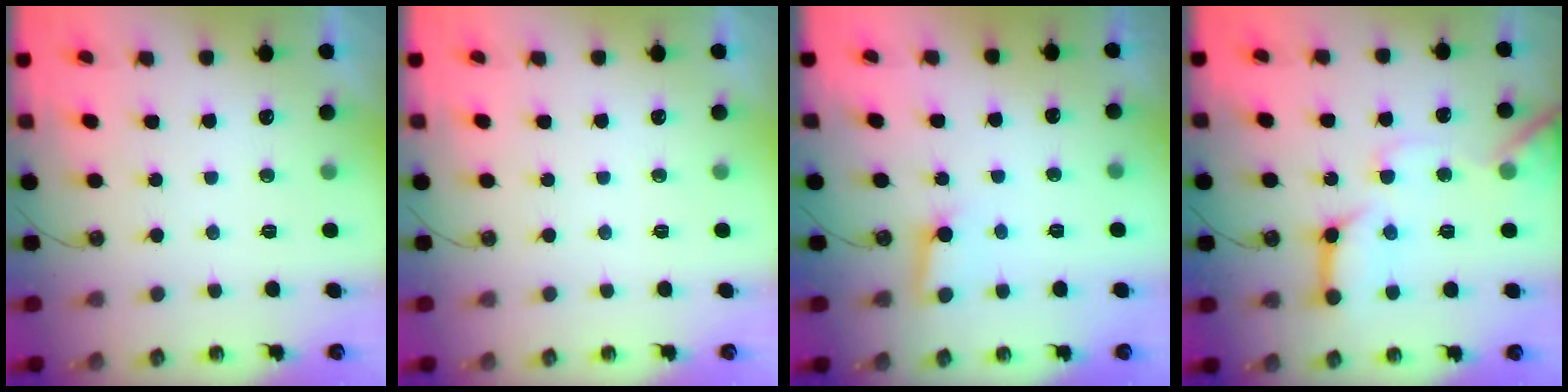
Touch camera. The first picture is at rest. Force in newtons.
{"total": 0.0}
{"total": 3.0, "press": 3.0, "slide": 0.2}
{"total": 14.6, "press": 14.5, "slide": 1.6}